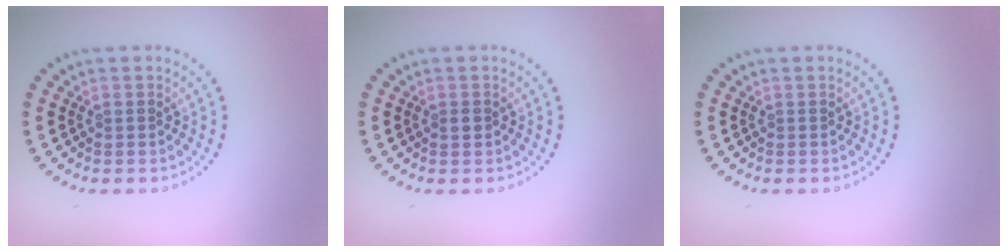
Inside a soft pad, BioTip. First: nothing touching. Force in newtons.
{"total": 0.9, "press": 0.9, "slide": 0.1}
{"total": 0.0}